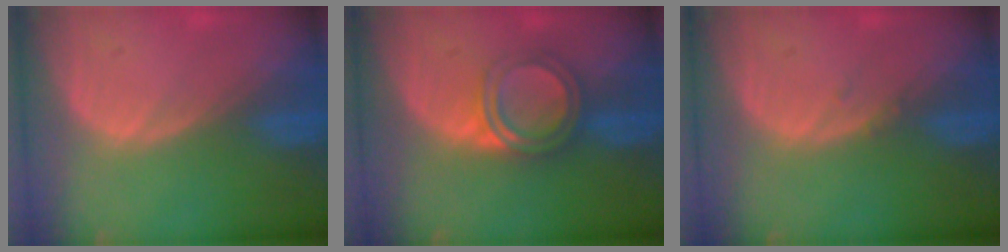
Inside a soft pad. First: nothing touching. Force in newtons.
{"total": 4.8, "press": 4.5, "slide": 1.7}
{"total": 0.6, "press": 0.5, "slide": 0.1}